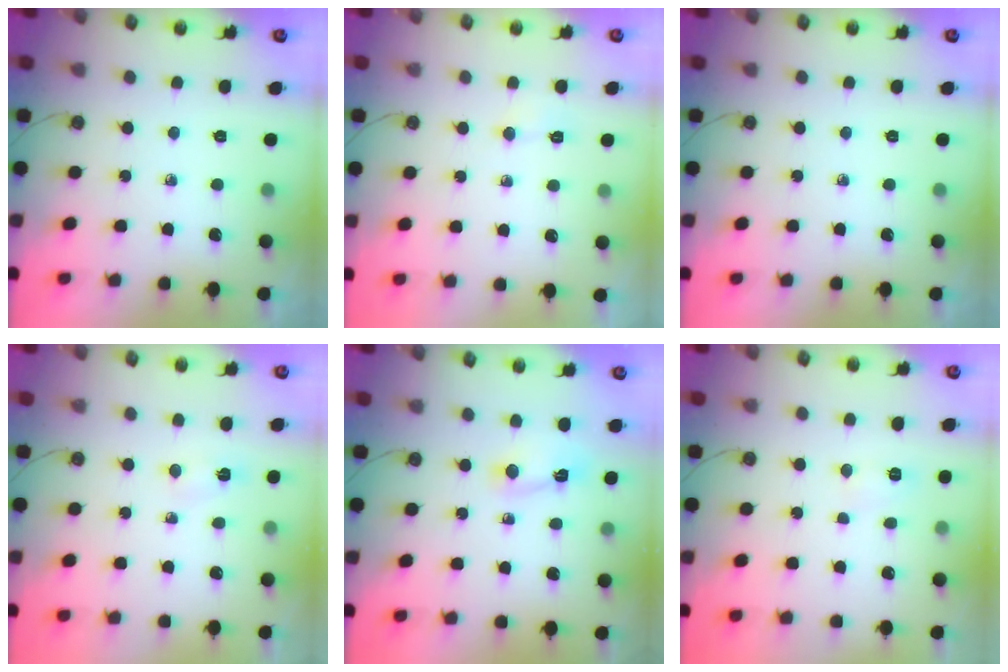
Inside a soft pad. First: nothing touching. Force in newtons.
{"total": 2.9, "press": 2.9, "slide": 0.5}
{"total": 0.0}
{"total": 3.2, "press": 1.9, "slide": 2.6}
{"total": 2.5, "press": 2.5, "slide": 0.3}
{"total": 4.6, "press": 4.4, "slide": 1.2}